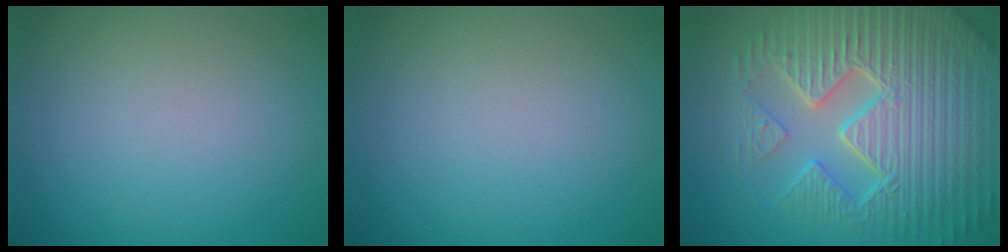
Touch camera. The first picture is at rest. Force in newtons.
{"total": 0.0}
{"total": 9.7, "press": 6.9, "slide": 6.8}